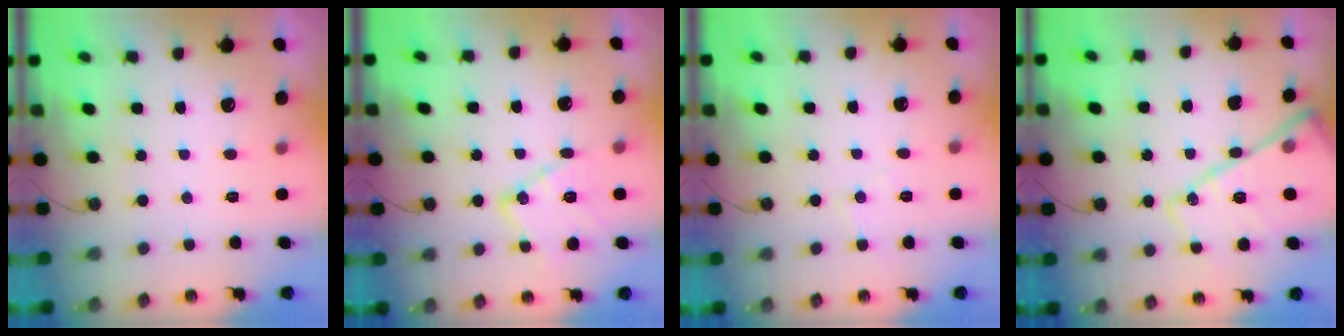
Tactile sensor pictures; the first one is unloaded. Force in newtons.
{"total": 14.0, "press": 13.9, "slide": 1.1}
{"total": 5.1, "press": 5.0, "slide": 0.8}
{"total": 17.4, "press": 17.3, "slide": 1.7}